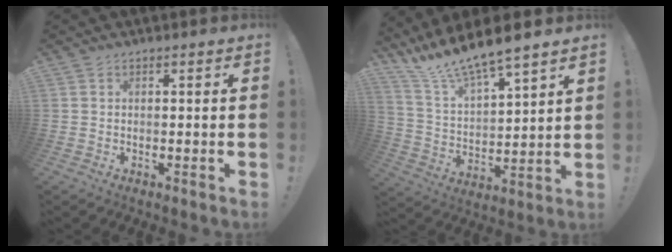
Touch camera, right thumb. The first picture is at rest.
{"total": 11.5, "force": [10.6, 0.1, 4.4], "torque": [-0.108, -0.092, 0.187]}